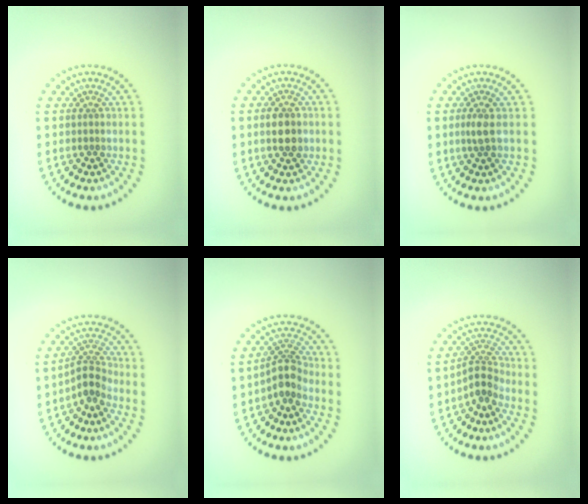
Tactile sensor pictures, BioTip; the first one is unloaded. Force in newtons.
{"total": 2.8, "press": 2.8, "slide": 0.1}
{"total": 1.5, "press": 1.2, "slide": 0.9}
{"total": 2.6, "press": 1.8, "slide": 1.8}
{"total": 2.6, "press": 2.0, "slide": 1.8}
{"total": 2.6, "press": 1.8, "slide": 1.8}